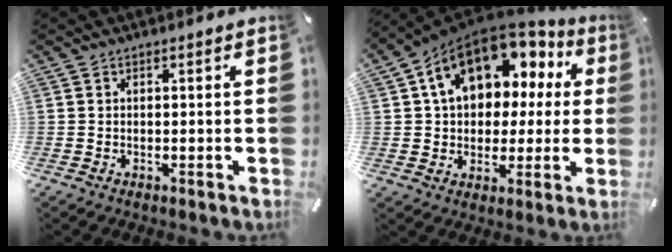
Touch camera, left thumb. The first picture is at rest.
{"total": 15.4, "force": [6.3, 11.1, 8.7], "torque": [-0.142, -0.032, 0.117]}